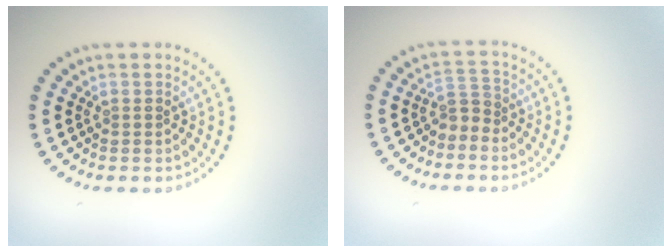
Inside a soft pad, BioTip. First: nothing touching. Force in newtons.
{"total": 1.9, "press": 1.3, "slide": 1.4}